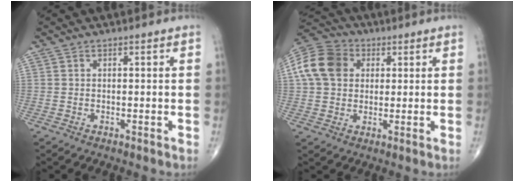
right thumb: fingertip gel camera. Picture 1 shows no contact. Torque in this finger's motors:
{"motor_torque": [-0.48, 0.63, 0.64, 0.36, 0.07]}